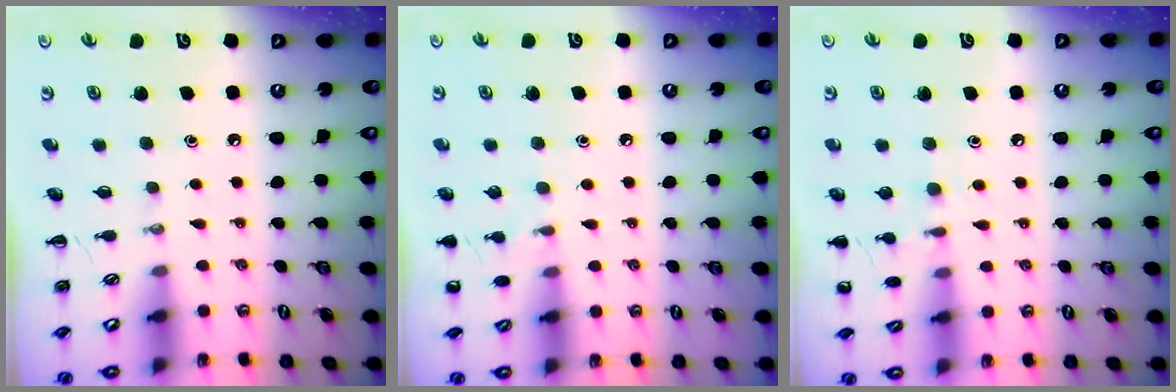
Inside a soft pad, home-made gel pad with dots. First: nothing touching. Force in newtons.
{"total": 6.4, "press": 6.1, "slide": 1.7}
{"total": 7.4, "press": 7.2, "slide": 1.9}